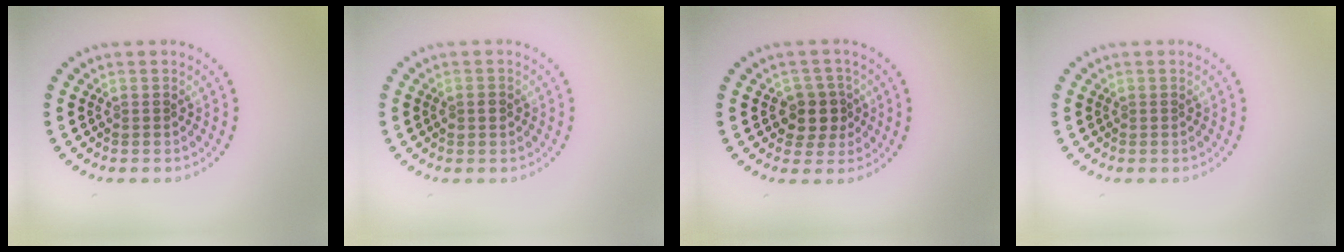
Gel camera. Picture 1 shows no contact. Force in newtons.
{"total": 1.3, "press": 1.3, "slide": 0.1}
{"total": 2.8, "press": 2.5, "slide": 1.2}
{"total": 0.0}